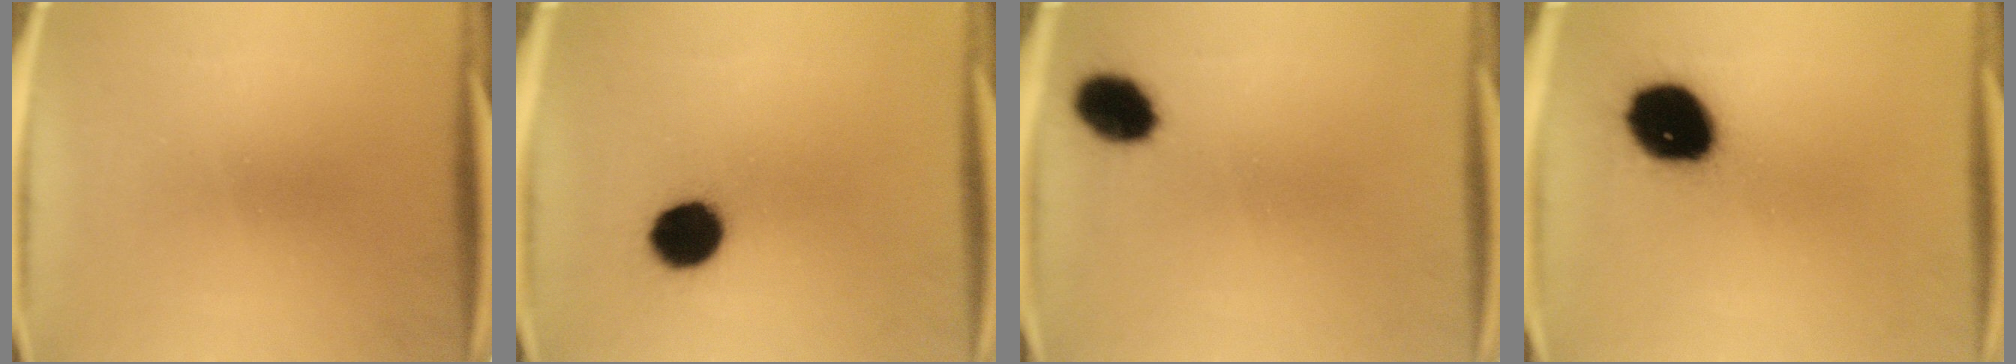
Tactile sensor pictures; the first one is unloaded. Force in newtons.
{"total": 9.5}
{"total": 8.0}
{"total": 16.4}